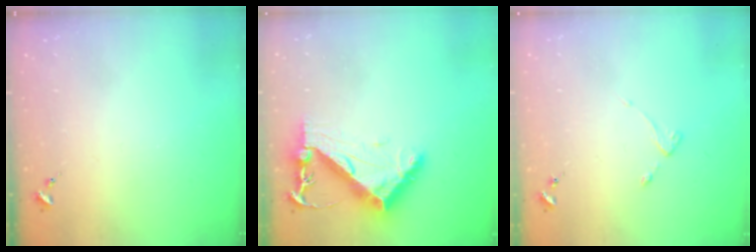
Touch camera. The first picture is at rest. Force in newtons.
{"total": 9.5, "press": 9.5, "slide": 1.1}
{"total": 2.7, "press": 2.6, "slide": 0.5}